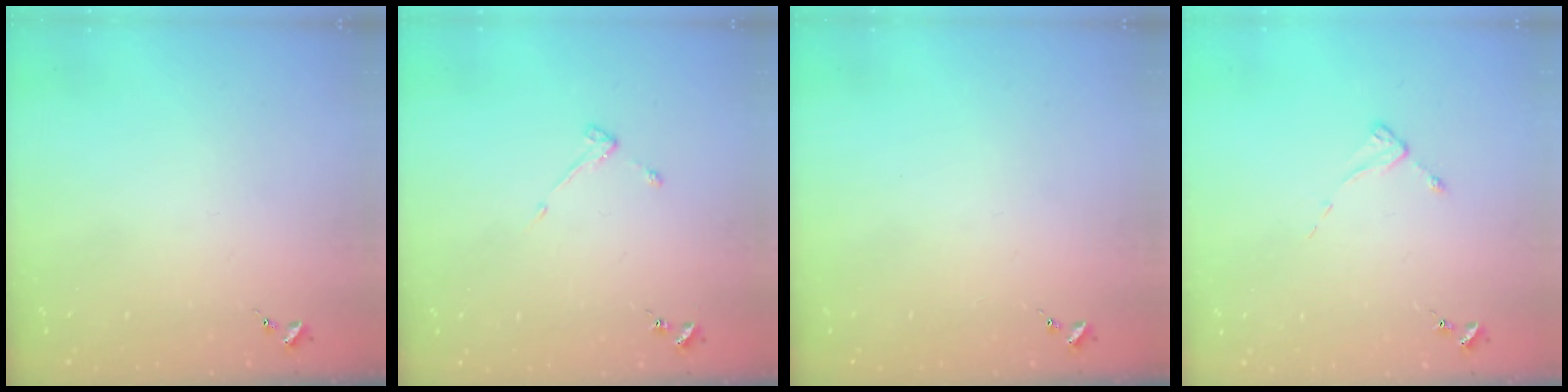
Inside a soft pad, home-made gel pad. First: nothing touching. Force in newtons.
{"total": 3.0, "press": 3.0, "slide": 0.4}
{"total": 0.0}
{"total": 2.3, "press": 2.3, "slide": 0.3}